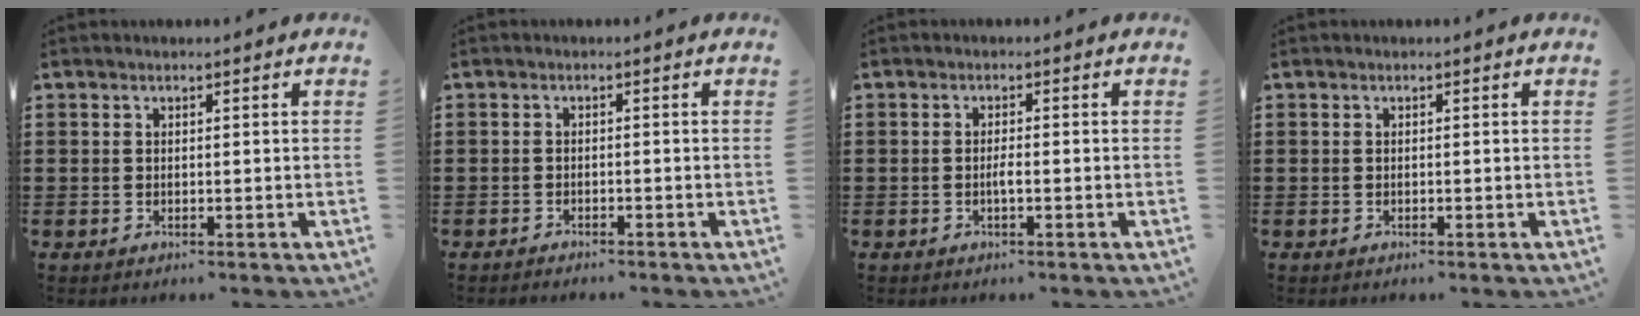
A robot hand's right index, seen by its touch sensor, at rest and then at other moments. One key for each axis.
{"total": 1.1, "fx": -1.1, "fy": 0.0, "fz": 0.0, "tx": -0.003, "ty": 0.002, "tz": -0.023}
{"total": 1.4, "fx": -0.5, "fy": 0.1, "fz": 1.4, "tx": -0.034, "ty": -0.005, "tz": -0.010}
{"total": 0.0}